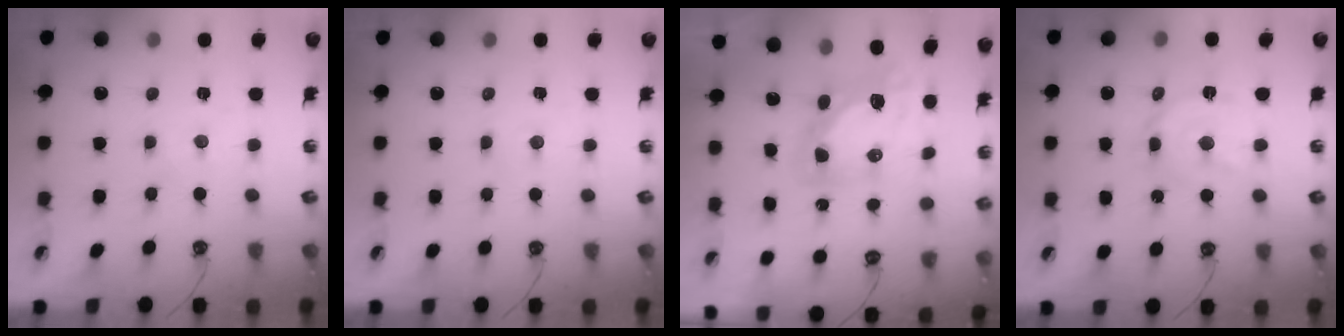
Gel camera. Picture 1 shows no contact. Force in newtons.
{"total": 3.0, "press": 3.0, "slide": 0.4}
{"total": 12.3, "press": 12.3, "slide": 1.4}
{"total": 13.0, "press": 12.9, "slide": 1.0}